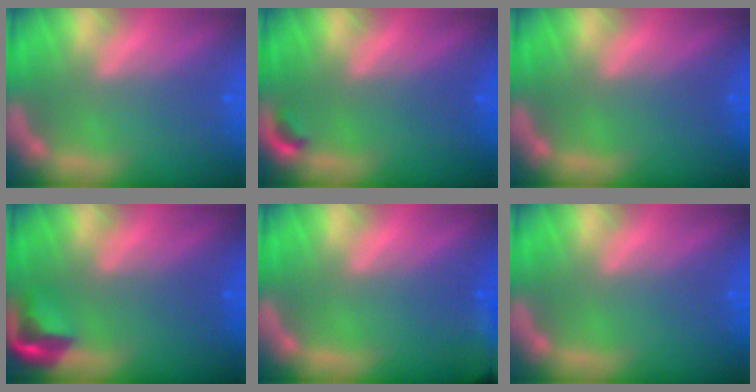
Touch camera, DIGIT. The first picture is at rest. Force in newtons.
{"total": 0.9}
{"total": 0.0}
{"total": 3.5}
{"total": 8.5}
{"total": 0.0}